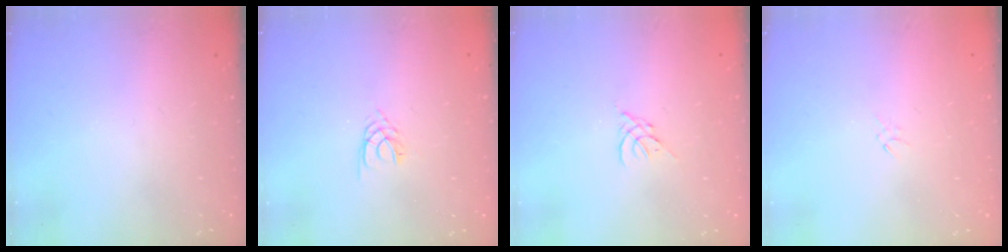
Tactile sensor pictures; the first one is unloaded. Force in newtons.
{"total": 2.1, "press": 2.1, "slide": 0.3}
{"total": 1.8, "press": 1.7, "slide": 0.5}
{"total": 0.9, "press": 0.8, "slide": 0.4}